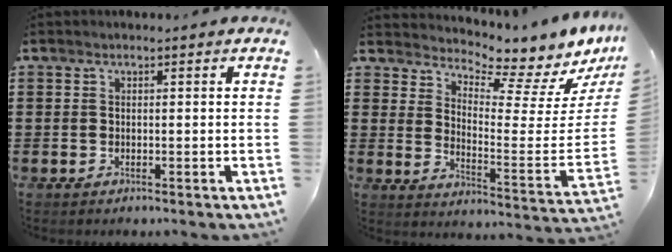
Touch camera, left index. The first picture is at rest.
{"total": 4.4, "force": [4.2, 0.1, 1.3], "torque": [-0.030, -0.063, 0.059]}